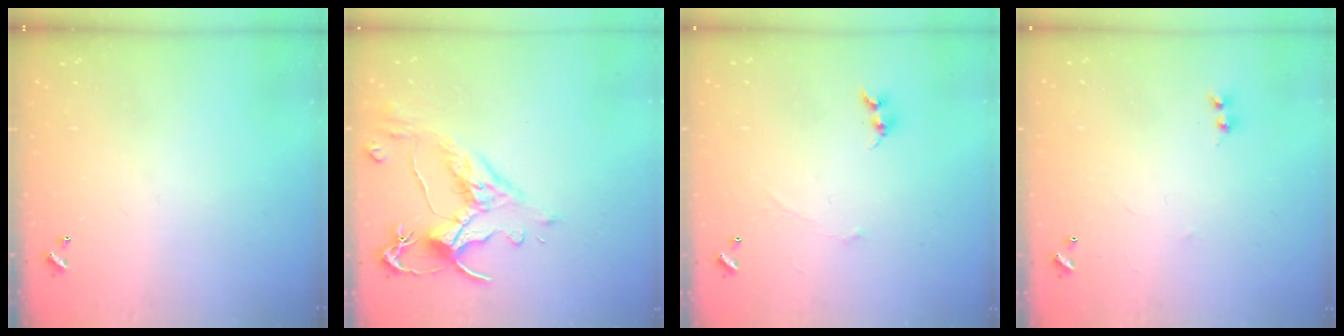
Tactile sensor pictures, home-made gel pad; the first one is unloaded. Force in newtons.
{"total": 3.2, "press": 2.8, "slide": 1.5}
{"total": 0.0}
{"total": 2.0, "press": 2.0, "slide": 0.5}